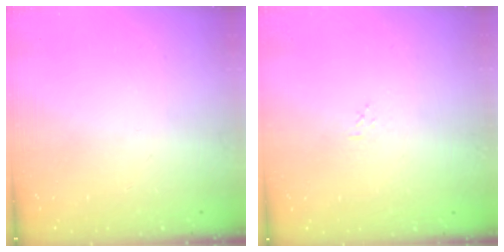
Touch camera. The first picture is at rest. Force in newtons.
{"total": 2.9, "press": 2.9, "slide": 0.3}